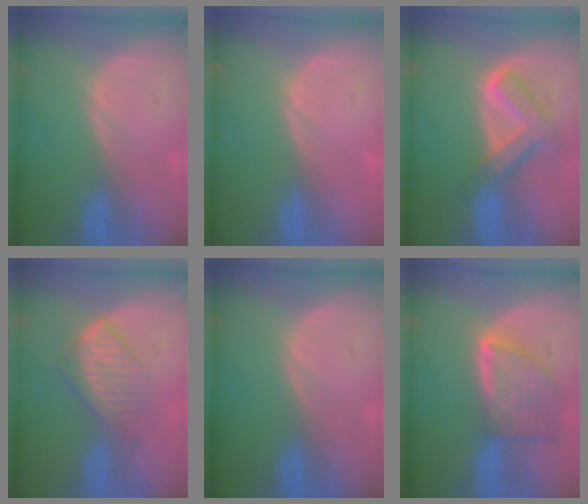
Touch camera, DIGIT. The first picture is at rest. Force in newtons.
{"total": 0.5, "press": 0.1, "slide": 0.5}
{"total": 7.7, "press": 6.5, "slide": 4.2}
{"total": 6.0, "press": 5.7, "slide": 2.0}
{"total": 0.0}
{"total": 8.0, "press": 7.3, "slide": 3.4}